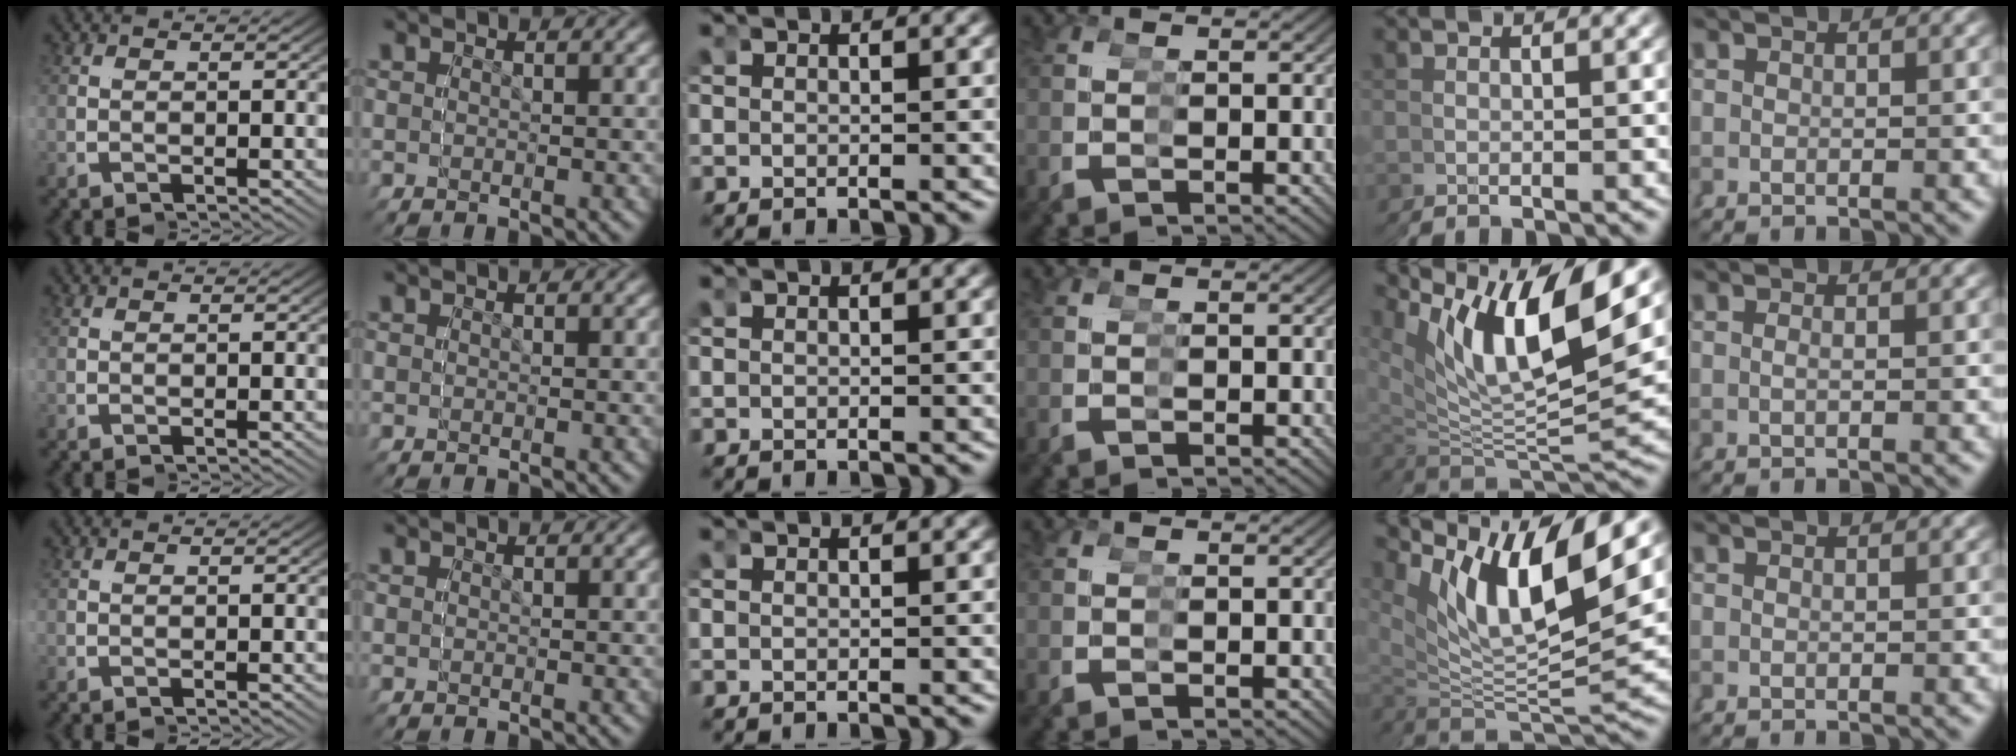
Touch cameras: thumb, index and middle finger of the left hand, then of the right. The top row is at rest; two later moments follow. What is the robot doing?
{"motion": "grasp_and_lifting", "object": "condiment"}